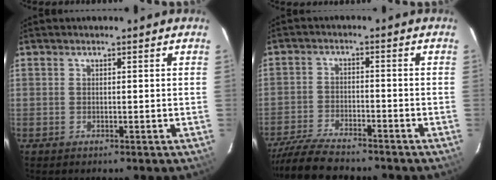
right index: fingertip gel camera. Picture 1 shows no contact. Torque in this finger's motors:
{"motor_torque": [0.27, -0.18, 0.30, 0.08]}